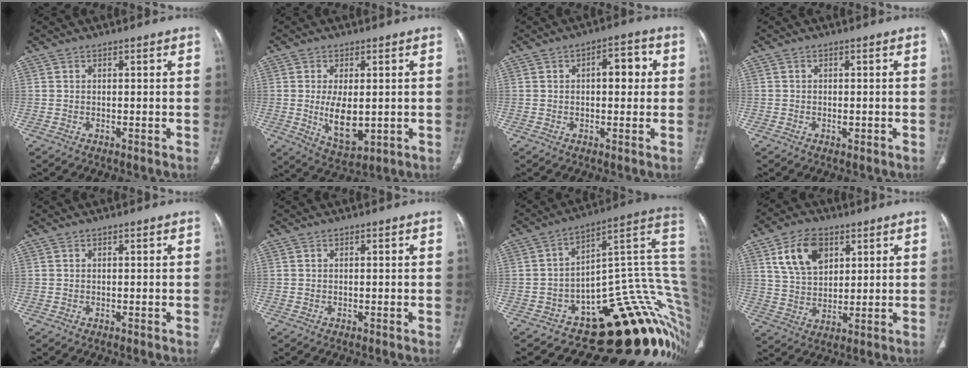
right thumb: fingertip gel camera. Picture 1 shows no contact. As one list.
[{"total": 8.8, "force": [-0.5, 4.5, 7.5], "torque": [-0.120, -0.018, 0.008]}, {"total": 6.1, "force": [0.9, 3.0, 5.2], "torque": [-0.054, 0.016, 0.009]}, {"total": 1.0, "force": [-0.5, 0.8, 0.4], "torque": [-0.003, 0.003, -0.006]}, {"total": 0.0}, {"total": 0.0}, {"total": 26.8, "force": [-2.0, 12.6, 23.6], "torque": [-0.160, 0.103, -0.009]}, {"total": 10.6, "force": [4.7, 6.8, 6.6], "torque": [-0.099, -0.014, 0.093]}]